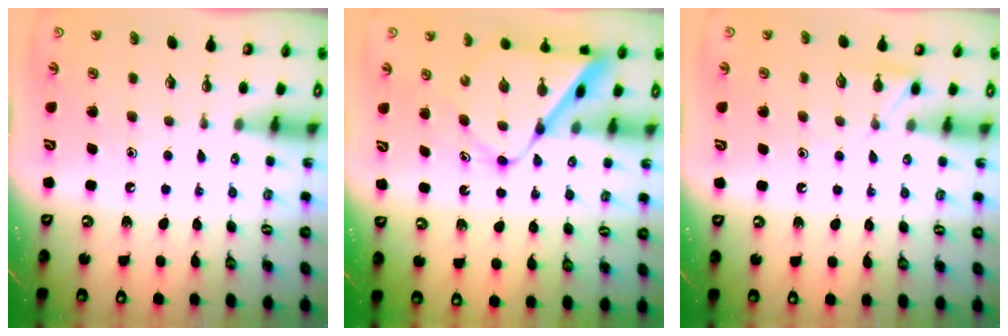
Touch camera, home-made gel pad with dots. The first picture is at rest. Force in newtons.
{"total": 10.7, "press": 10.7, "slide": 0.9}
{"total": 5.6, "press": 5.6, "slide": 0.7}